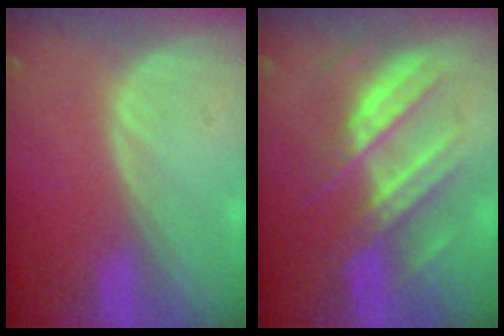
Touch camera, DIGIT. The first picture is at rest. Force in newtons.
{"total": 7.8, "press": 7.8, "slide": 0.3}